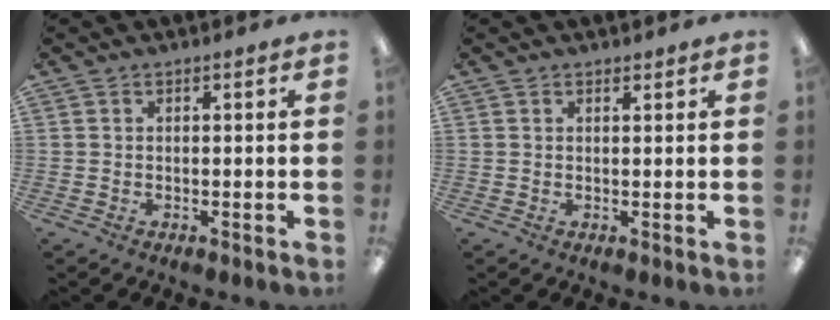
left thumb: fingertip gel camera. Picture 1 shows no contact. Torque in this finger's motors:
{"motor_torque": [-0.14, -0.08, -0.33, 0.11, -0.02]}